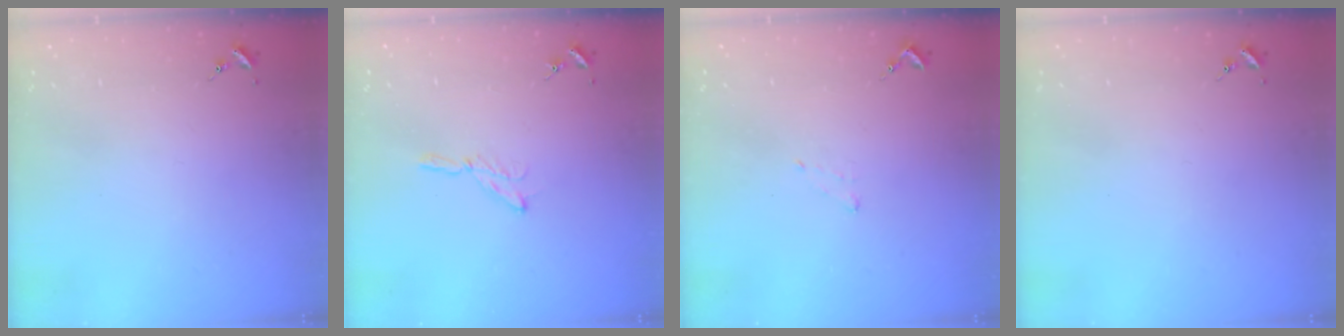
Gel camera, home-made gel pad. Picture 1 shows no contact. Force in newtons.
{"total": 5.3, "press": 5.2, "slide": 0.6}
{"total": 3.8, "press": 3.8, "slide": 0.5}
{"total": 0.0}